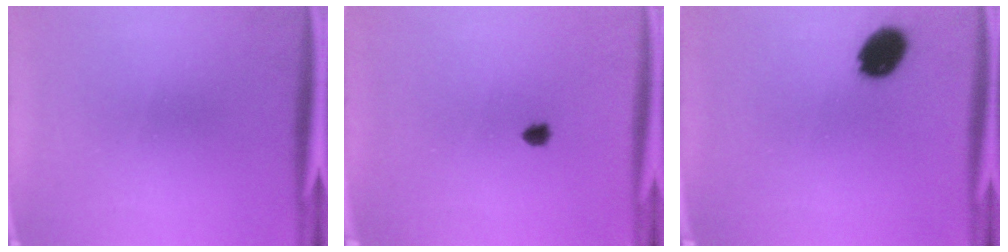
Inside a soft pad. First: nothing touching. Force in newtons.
{"total": 1.1}
{"total": 8.0}